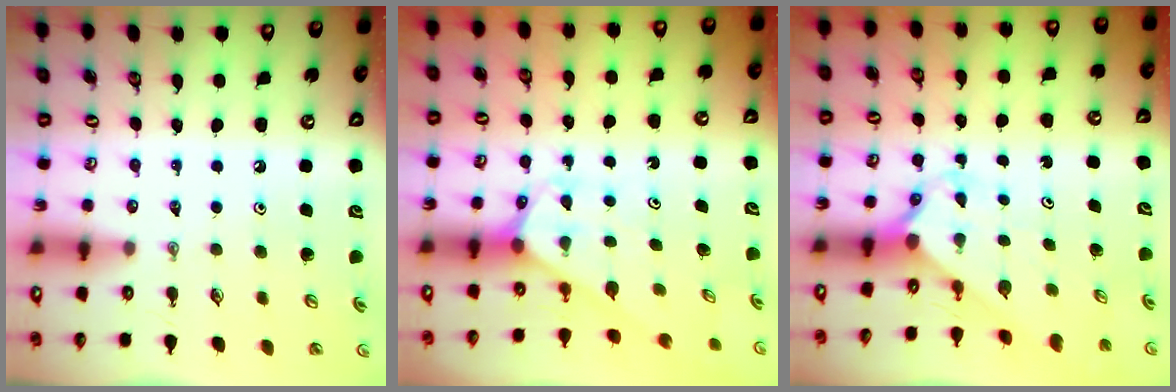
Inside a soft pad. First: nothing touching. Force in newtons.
{"total": 2.5, "press": 2.5, "slide": 0.1}
{"total": 2.2, "press": 2.2, "slide": 0.2}